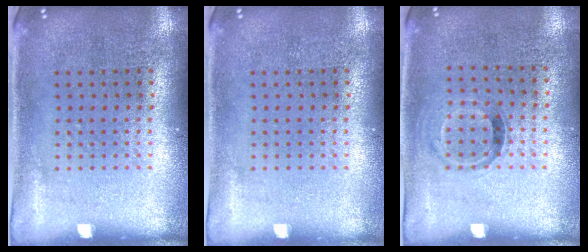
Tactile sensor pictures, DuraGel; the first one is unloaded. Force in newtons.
{"total": 0.0}
{"total": 0.9, "press": 0.7, "slide": 0.6}